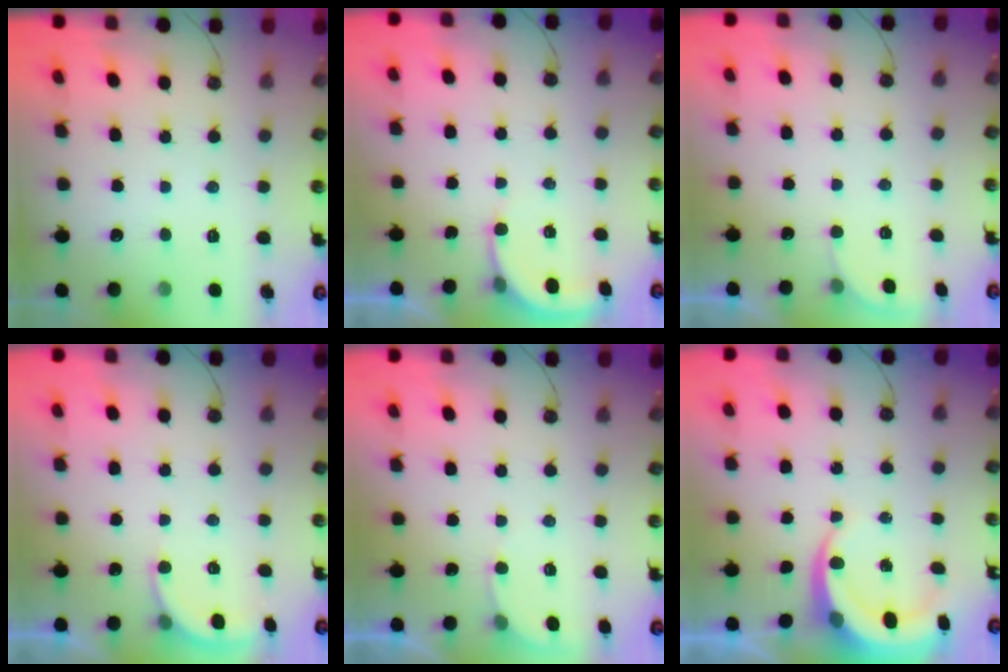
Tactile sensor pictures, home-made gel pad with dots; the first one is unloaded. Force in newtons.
{"total": 2.4, "press": 2.4, "slide": 0.5}
{"total": 2.1, "press": 2.1, "slide": 0.6}
{"total": 3.0, "press": 2.9, "slide": 0.7}
{"total": 2.7, "press": 2.7, "slide": 0.2}
{"total": 6.8, "press": 6.8, "slide": 0.8}